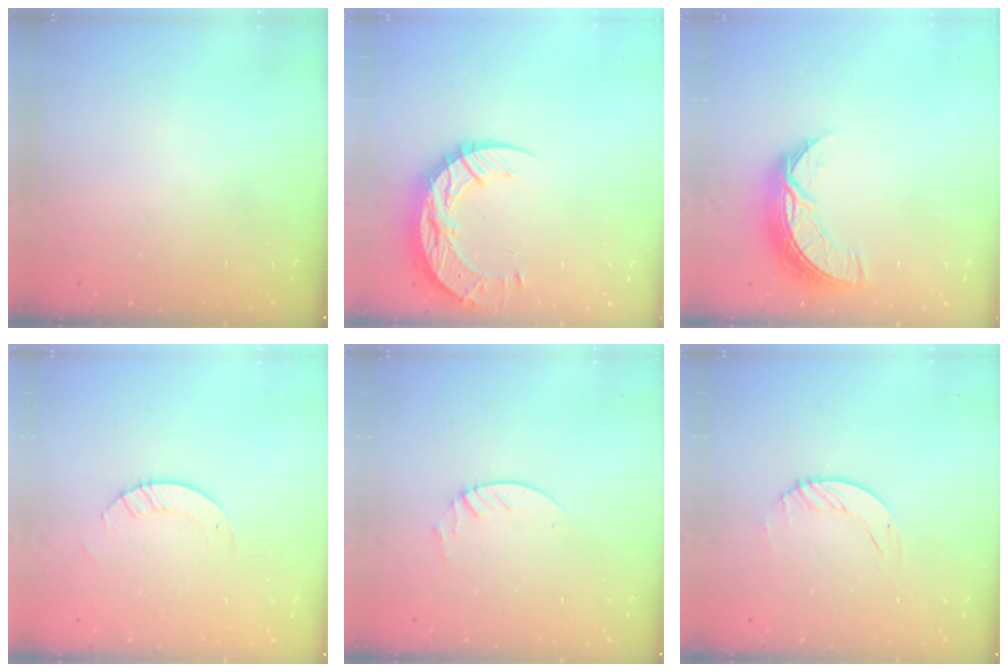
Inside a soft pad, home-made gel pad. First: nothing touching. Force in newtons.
{"total": 13.5, "press": 13.5, "slide": 1.0}
{"total": 9.3, "press": 9.3, "slide": 0.7}
{"total": 2.9, "press": 2.9, "slide": 0.3}
{"total": 3.3, "press": 3.2, "slide": 0.3}
{"total": 1.9, "press": 1.9, "slide": 0.2}